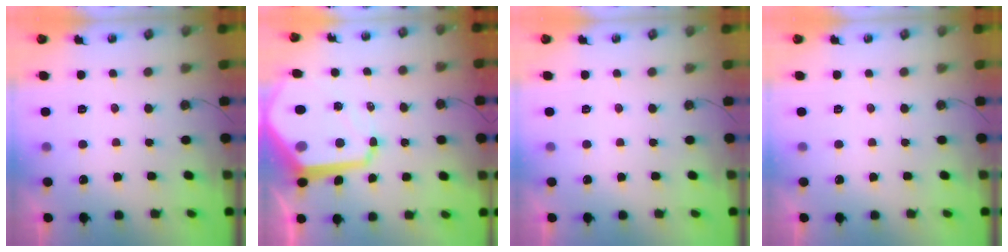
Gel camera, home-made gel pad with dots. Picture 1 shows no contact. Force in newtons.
{"total": 16.0, "press": 15.9, "slide": 1.4}
{"total": 0.0}
{"total": 0.0}